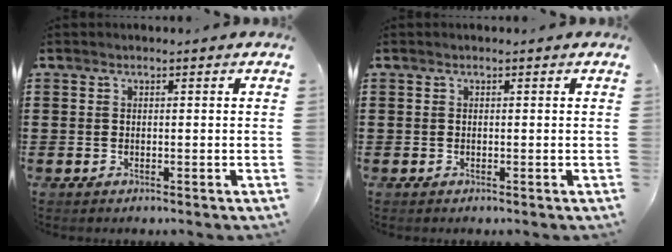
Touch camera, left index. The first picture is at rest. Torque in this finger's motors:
{"motor_torque": [-0.01, -0.01, 0.02, 0.00]}